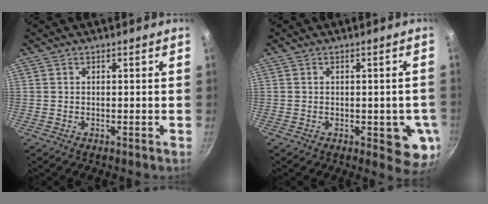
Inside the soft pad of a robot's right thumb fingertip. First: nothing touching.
{"total": 7.7, "force": [-1.5, 3.6, 6.7], "torque": [-0.048, -0.005, -0.017]}